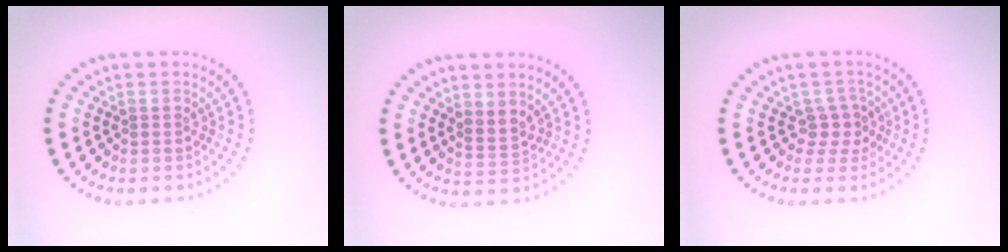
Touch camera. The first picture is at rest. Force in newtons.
{"total": 1.8, "press": 1.4, "slide": 1.2}
{"total": 2.1, "press": 1.6, "slide": 1.4}